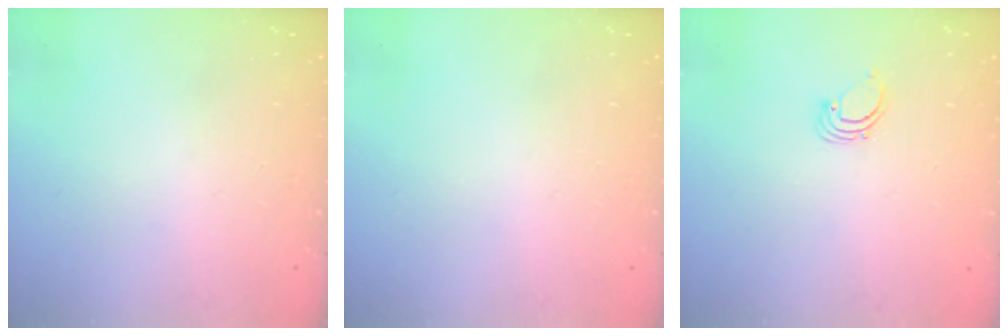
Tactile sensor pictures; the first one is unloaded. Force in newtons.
{"total": 0.0}
{"total": 2.2, "press": 2.2, "slide": 0.2}